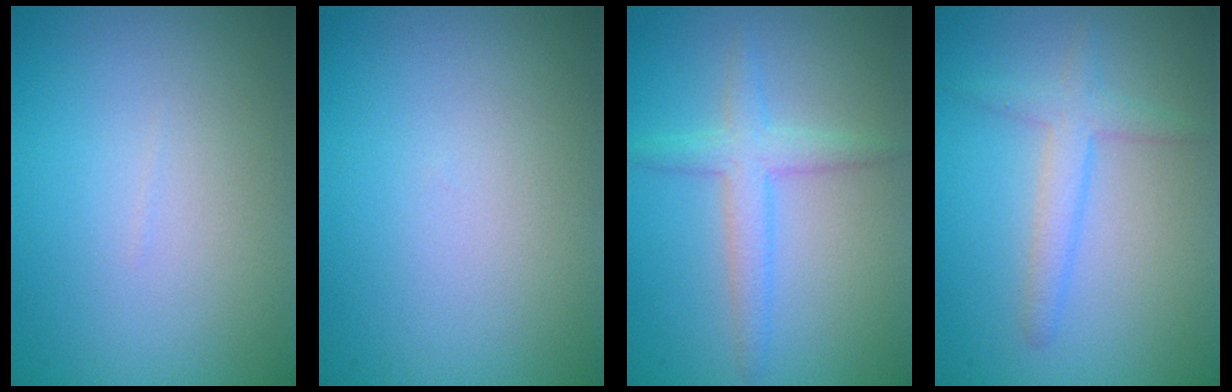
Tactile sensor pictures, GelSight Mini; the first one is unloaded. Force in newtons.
{"total": 0.0}
{"total": 2.7, "press": 2.7, "slide": 0.2}
{"total": 2.4, "press": 2.4, "slide": 0.1}